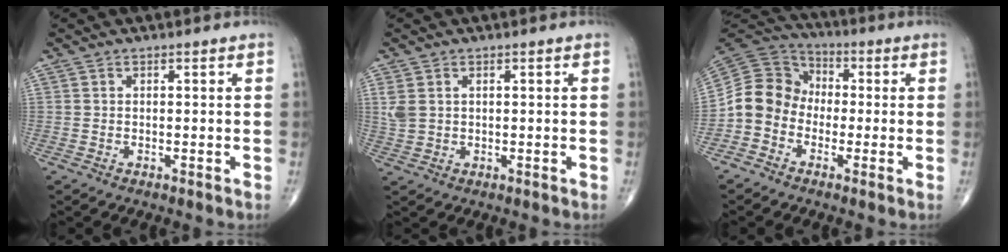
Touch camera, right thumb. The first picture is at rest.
{"total": 3.1, "force": [0.9, 2.1, 2.1], "torque": [-0.056, 0.005, 0.024]}
{"total": 9.8, "force": [-2.7, 8.7, 3.8], "torque": [-0.056, 0.056, -0.064]}